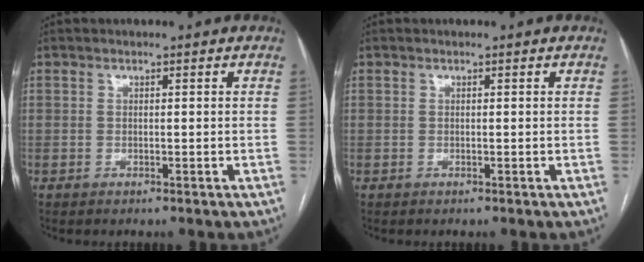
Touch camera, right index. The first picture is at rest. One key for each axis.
{"total": 0.0}